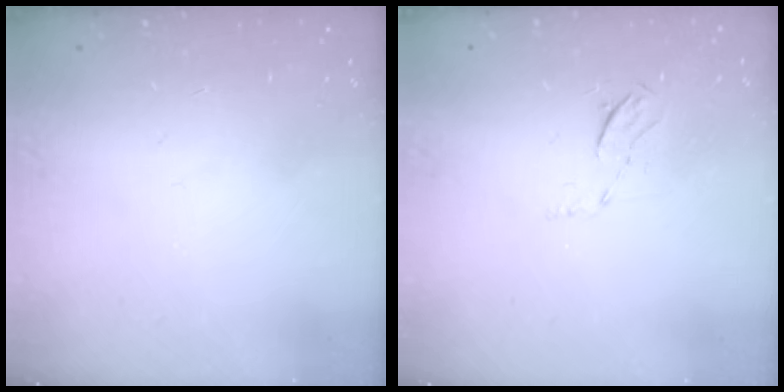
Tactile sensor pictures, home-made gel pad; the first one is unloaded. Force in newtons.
{"total": 4.4, "press": 4.2, "slide": 1.5}